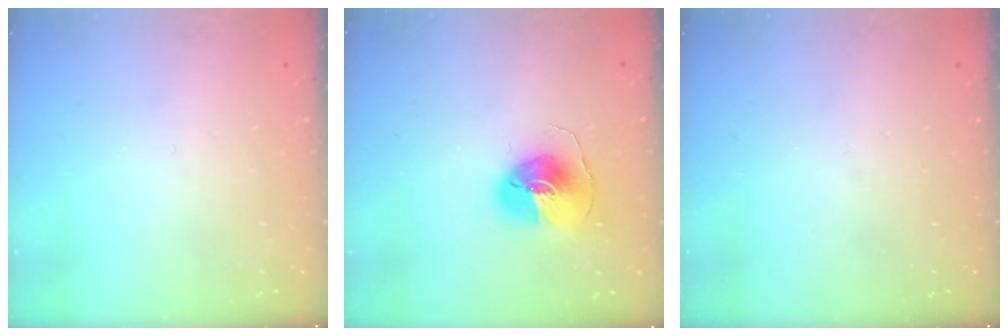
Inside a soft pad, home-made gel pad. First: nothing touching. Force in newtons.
{"total": 8.6, "press": 8.6, "slide": 0.5}
{"total": 0.0}